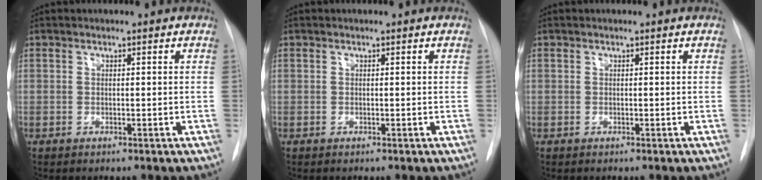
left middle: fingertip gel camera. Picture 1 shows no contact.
{"total": 0.0}
{"total": 0.0}